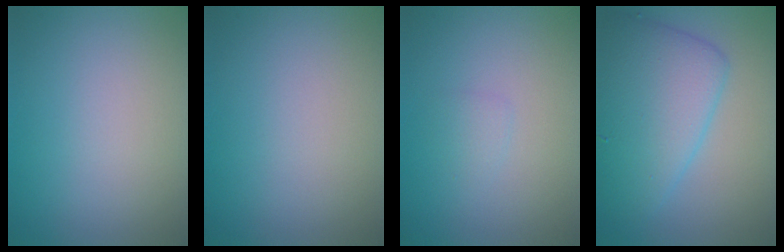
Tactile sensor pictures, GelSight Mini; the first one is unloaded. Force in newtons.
{"total": 0.0}
{"total": 0.8, "press": 0.8, "slide": 0.0}
{"total": 6.5, "press": 6.5, "slide": 0.4}